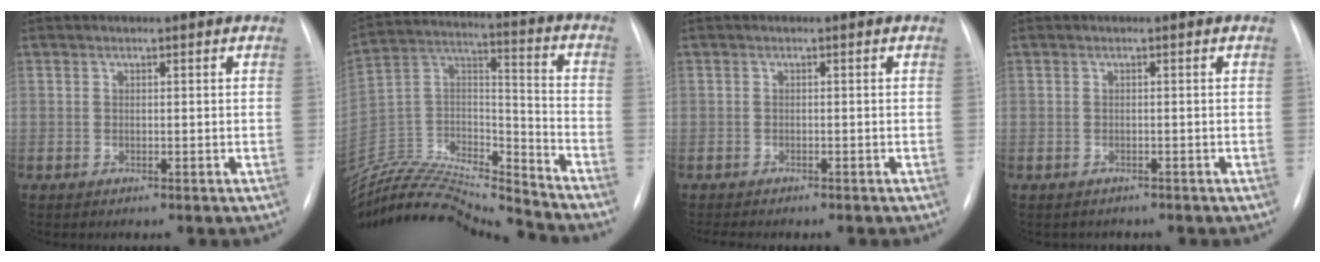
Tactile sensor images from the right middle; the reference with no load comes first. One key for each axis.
{"total": 21.8, "fx": -20.9, "fy": 0.9, "fz": 6.2, "tx": -0.128, "ty": 0.019, "tz": -0.362}
{"total": 2.9, "fx": -2.5, "fy": 1.0, "fz": 1.0, "tx": -0.015, "ty": -0.005, "tz": -0.033}
{"total": 1.8, "fx": -1.6, "fy": 0.8, "fz": 0.0, "tx": -0.004, "ty": 0.000, "tz": -0.021}